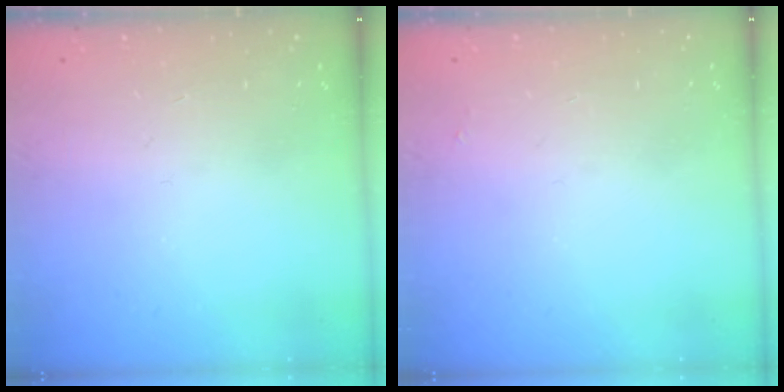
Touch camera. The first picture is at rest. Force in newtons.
{"total": 1.9, "press": 1.9, "slide": 0.3}